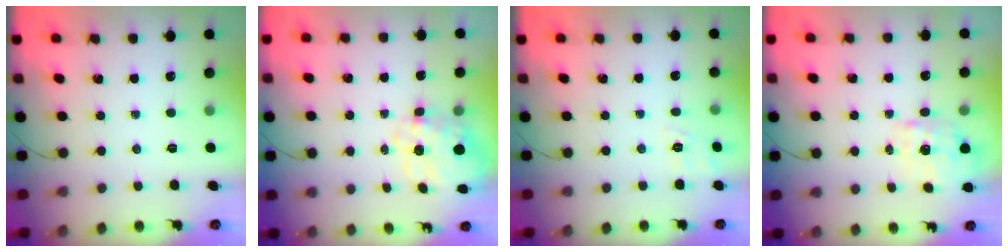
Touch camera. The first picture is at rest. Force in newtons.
{"total": 9.3, "press": 9.2, "slide": 1.4}
{"total": 3.6, "press": 3.0, "slide": 2.0}
{"total": 1.9, "press": 1.8, "slide": 0.5}